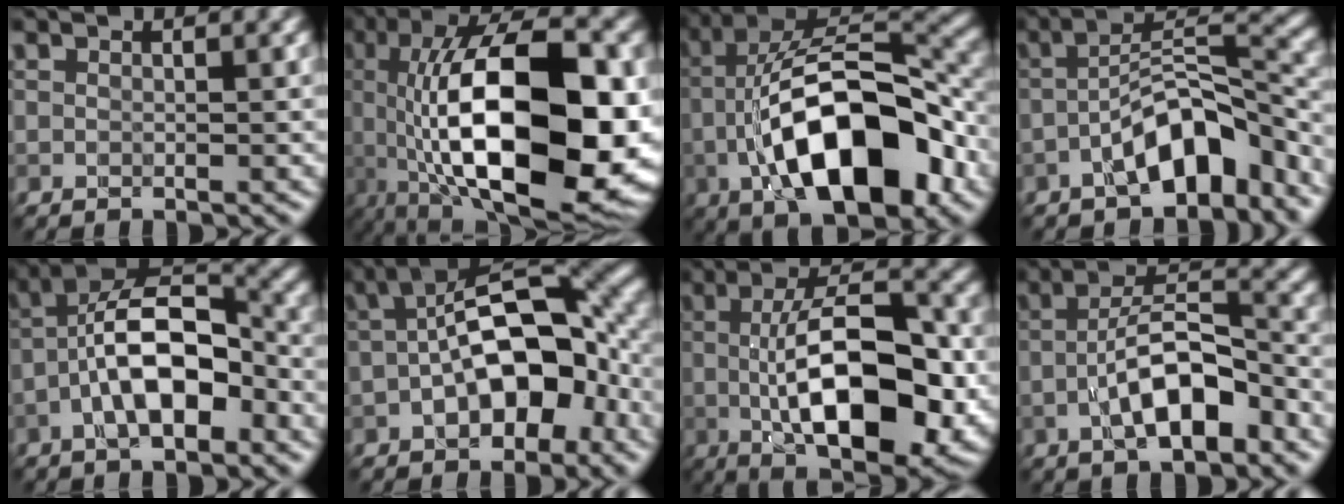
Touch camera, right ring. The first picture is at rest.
{"total": 18.2, "force": [-3.1, 7.8, 16.1], "torque": [-0.273, 0.009, -0.047]}
{"total": 13.0, "force": [-4.9, 5.6, 10.7], "torque": [-0.176, 0.016, -0.086]}
{"total": 7.5, "force": [-4.1, 2.9, 5.6], "torque": [-0.087, 0.017, -0.071]}
{"total": 8.1, "force": [-2.9, 3.6, 6.6], "torque": [-0.117, 0.024, -0.055]}
{"total": 10.9, "force": [-1.7, 5.6, 9.2], "torque": [-0.133, 0.021, -0.038]}
{"total": 12.5, "force": [-1.7, 5.0, 11.4], "torque": [-0.173, -0.005, -0.028]}
{"total": 7.2, "force": [-2.9, 2.9, 5.9], "torque": [-0.102, 0.011, -0.050]}